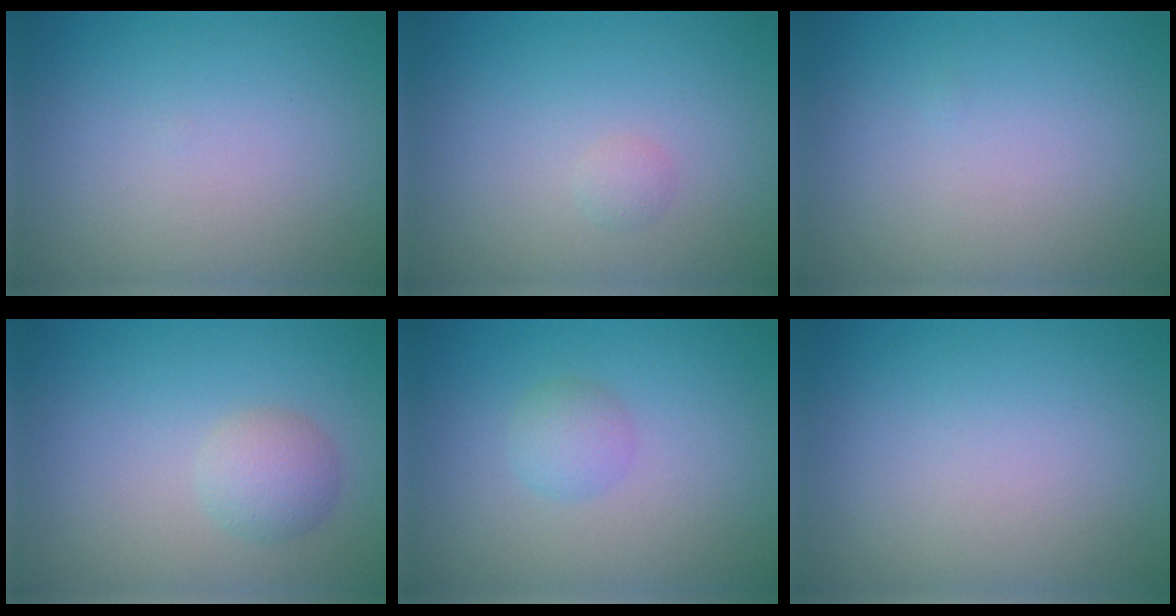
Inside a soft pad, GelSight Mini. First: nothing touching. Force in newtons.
{"total": 0.7, "press": 0.7, "slide": 0.0}
{"total": 0.0}
{"total": 2.3, "press": 2.3, "slide": 0.0}
{"total": 1.7, "press": 1.7, "slide": 0.1}
{"total": 0.0}